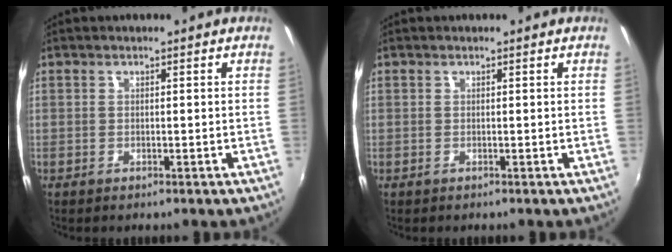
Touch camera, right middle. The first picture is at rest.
{"total": 0.0}